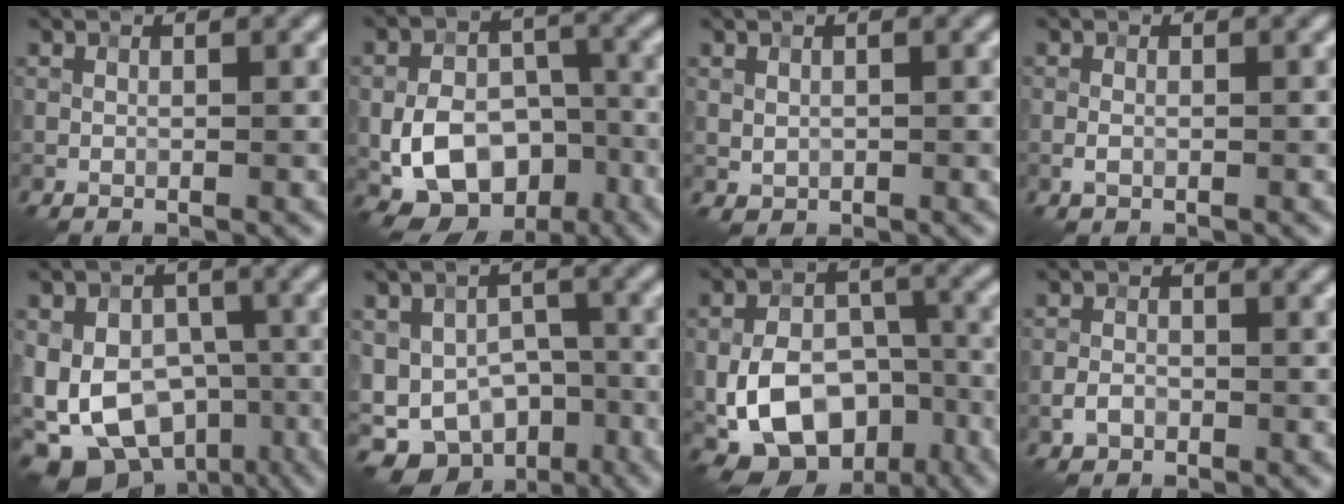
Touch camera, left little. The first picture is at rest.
{"total": 9.4, "force": [-3.3, 6.4, 6.0], "torque": [-0.105, -0.006, -0.056]}
{"total": 0.8, "force": [0.1, 0.7, 0.3], "torque": [-0.008, -0.003, 0.007]}
{"total": 1.0, "force": [-0.3, 0.6, 0.7], "torque": [-0.017, 0.000, -0.007]}
{"total": 14.8, "force": [-5.3, 10.5, 9.1], "torque": [-0.171, -0.010, -0.077]}
{"total": 12.4, "force": [-6.4, 8.6, 6.3], "torque": [-0.096, -0.023, -0.076]}
{"total": 11.0, "force": [-4.0, 7.4, 7.1], "torque": [-0.128, -0.008, -0.062]}
{"total": 1.7, "force": [-0.8, 1.2, 0.8], "torque": [-0.014, 0.001, -0.020]}